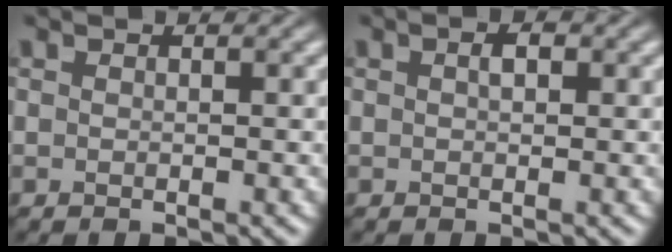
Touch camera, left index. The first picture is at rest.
{"total": 1.1, "force": [0.3, 0.6, 1.0], "torque": [-0.015, 0.003, 0.004]}